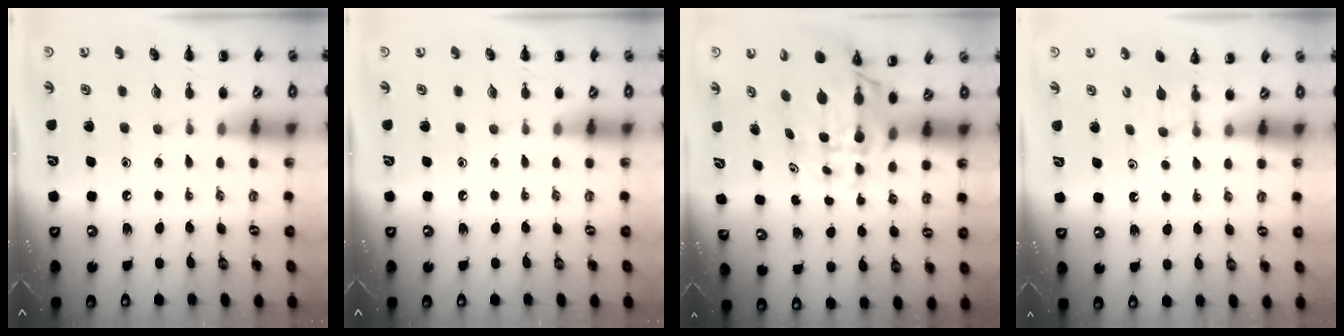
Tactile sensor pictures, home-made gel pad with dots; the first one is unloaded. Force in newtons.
{"total": 0.0}
{"total": 8.3, "press": 7.8, "slide": 2.7}
{"total": 2.6, "press": 2.4, "slide": 1.0}